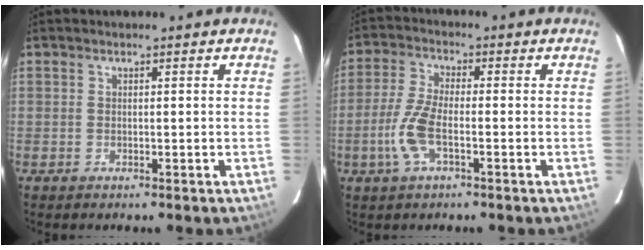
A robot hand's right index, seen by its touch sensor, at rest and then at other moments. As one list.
[{"total": 7.6, "force": [-2.6, 2.5, 6.7], "torque": [-0.153, 0.000, -0.053]}]